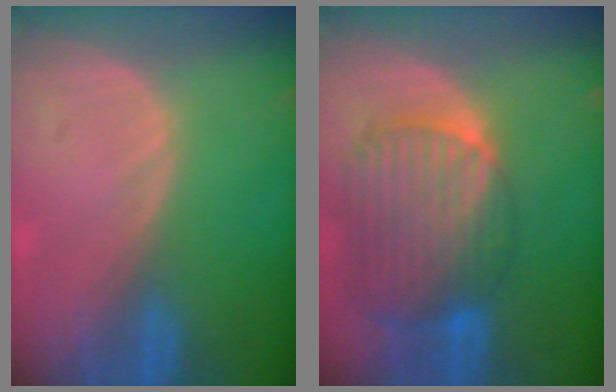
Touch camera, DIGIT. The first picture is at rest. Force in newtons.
{"total": 10.7, "press": 9.2, "slide": 5.5}